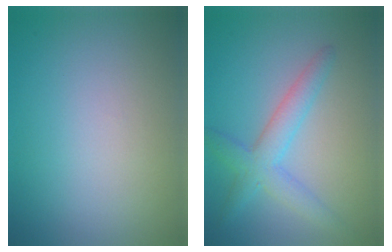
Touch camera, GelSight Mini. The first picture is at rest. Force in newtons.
{"total": 3.5, "press": 3.5, "slide": 0.2}